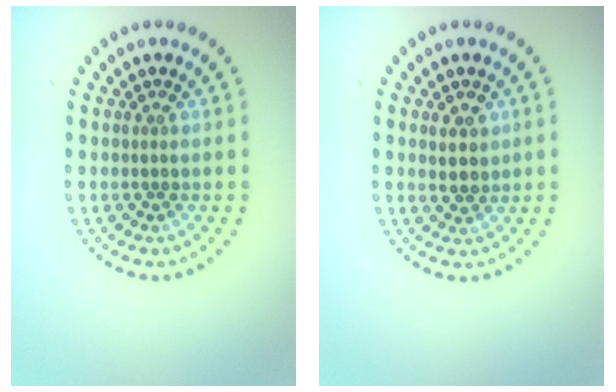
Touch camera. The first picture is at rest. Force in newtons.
{"total": 2.0, "press": 1.8, "slide": 0.9}